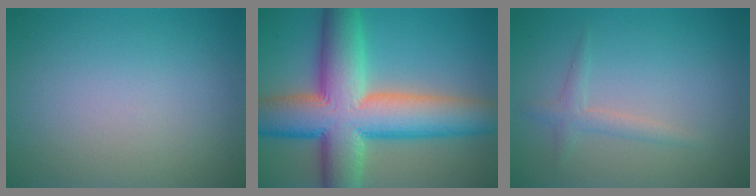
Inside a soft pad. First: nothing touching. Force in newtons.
{"total": 13.7, "press": 13.7, "slide": 0.5}
{"total": 1.6, "press": 1.6, "slide": 0.1}